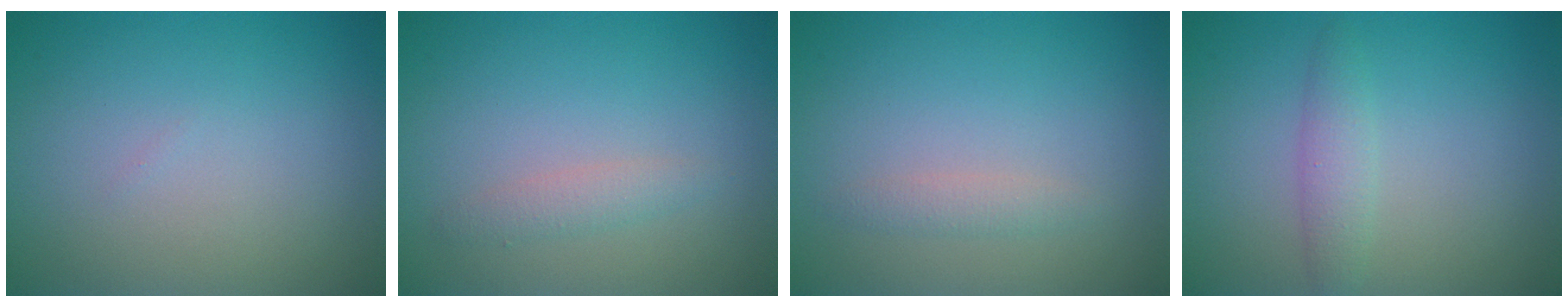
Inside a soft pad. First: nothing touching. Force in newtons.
{"total": 1.4, "press": 1.4, "slide": 0.1}
{"total": 1.2, "press": 1.2, "slide": 0.0}
{"total": 1.9, "press": 1.9, "slide": 0.0}